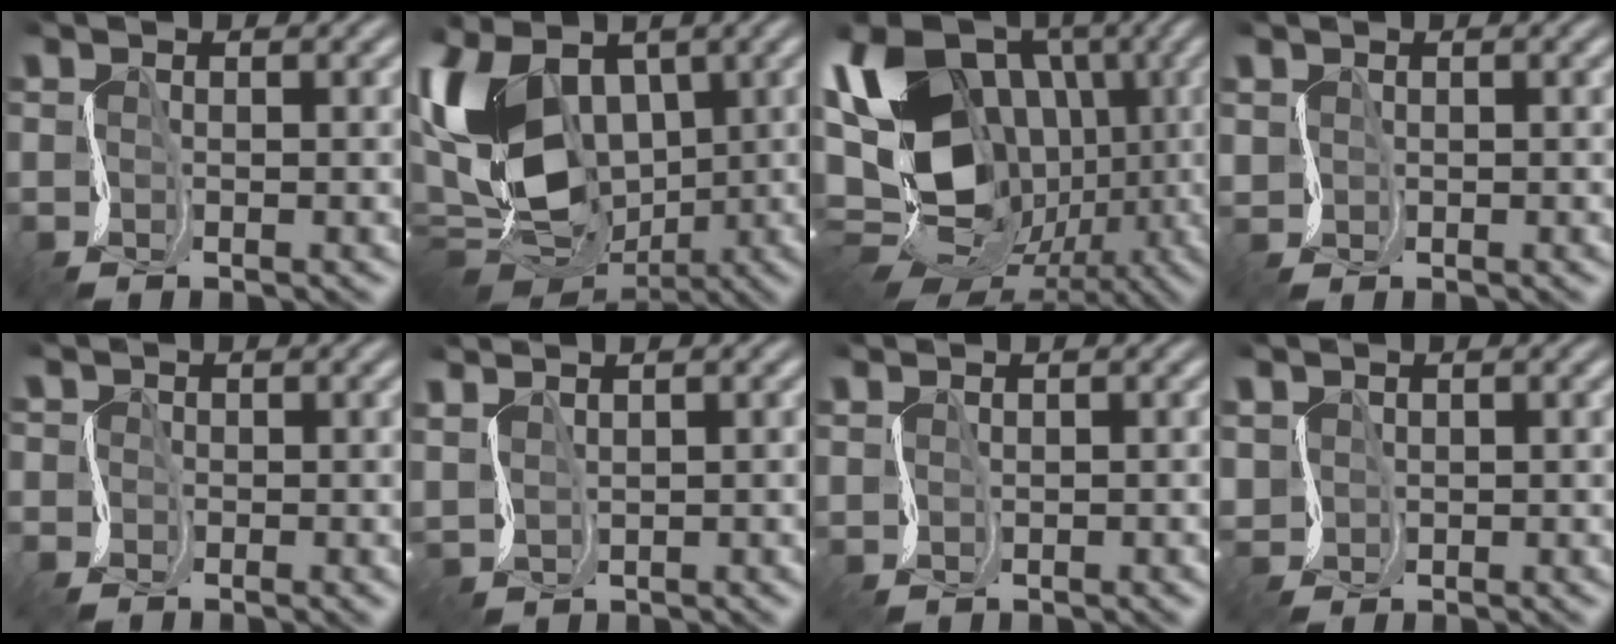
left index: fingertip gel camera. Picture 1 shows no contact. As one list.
[{"total": 14.1, "force": [1.2, 9.7, 10.2], "torque": [-0.225, -0.021, 0.026]}, {"total": 18.9, "force": [1.3, 14.8, 11.7], "torque": [-0.224, 0.010, 0.009]}, {"total": 1.0, "force": [0.6, 0.8, 0.1], "torque": [-0.002, 0.004, 0.018]}, {"total": 1.5, "force": [-1.0, 1.1, -0.4], "torque": [0.016, -0.001, -0.016]}, {"total": 3.0, "force": [2.4, 1.5, 0.9], "torque": [-0.033, 0.022, 0.046]}, {"total": 0.7, "force": [0.2, 0.5, -0.4], "torque": [0.011, 0.001, 0.012]}, {"total": 1.5, "force": [0.8, 1.3, 0.3], "torque": [-0.012, 0.002, 0.020]}]